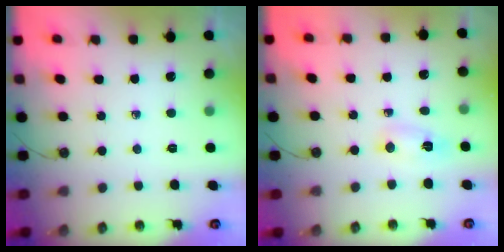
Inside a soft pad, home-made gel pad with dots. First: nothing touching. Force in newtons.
{"total": 2.8, "press": 2.5, "slide": 1.4}